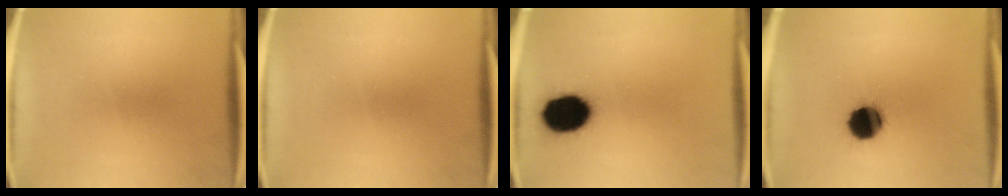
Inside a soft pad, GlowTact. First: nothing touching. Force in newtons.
{"total": 0.0}
{"total": 14.8}
{"total": 11.2}